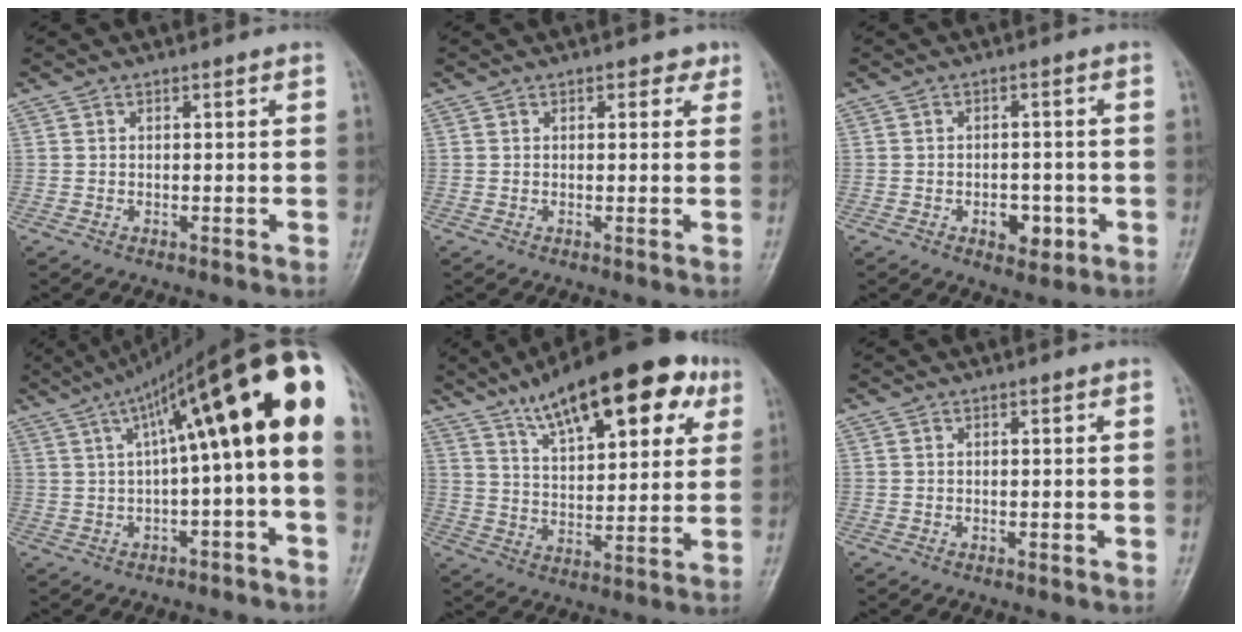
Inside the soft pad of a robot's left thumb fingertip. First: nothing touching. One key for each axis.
{"total": 2.0, "fx": 1.0, "fy": 1.3, "fz": 1.1, "tx": 0.002, "ty": -0.001, "tz": 0.008}
{"total": 5.0, "fx": -2.0, "fy": 3.2, "fz": 3.3, "tx": -0.024, "ty": 0.010, "tz": -0.024}
{"total": 20.1, "fx": 3.2, "fy": 4.8, "fz": 19.2, "tx": -0.281, "ty": 0.062, "tz": 0.047}
{"total": 20.8, "fx": 11.4, "fy": 8.0, "fz": 15.5, "tx": -0.197, "ty": -0.020, "tz": 0.177}
{"total": 0.0}